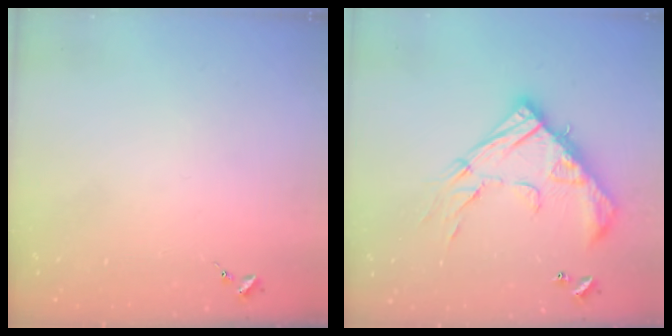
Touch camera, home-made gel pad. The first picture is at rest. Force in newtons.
{"total": 20.3, "press": 20.3, "slide": 1.7}